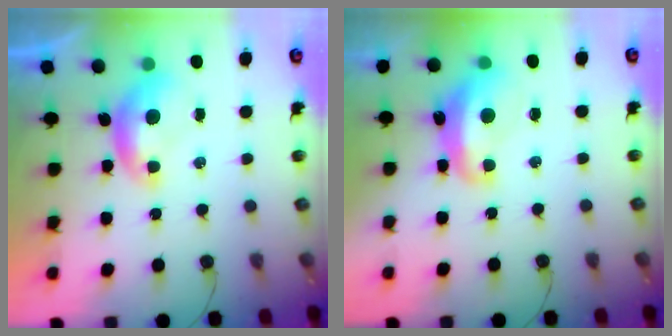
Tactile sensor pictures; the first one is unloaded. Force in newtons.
{"total": 5.9, "press": 5.8, "slide": 1.2}